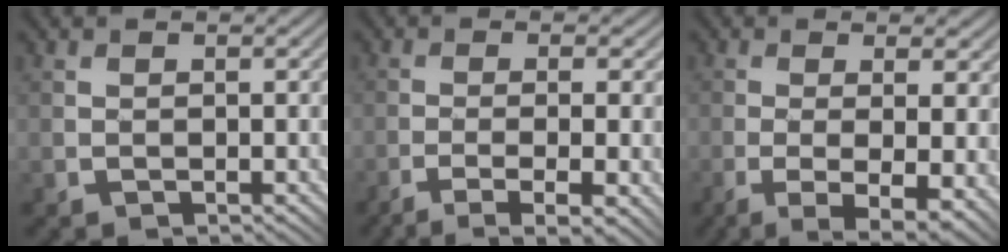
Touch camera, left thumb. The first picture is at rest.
{"total": 8.8, "force": [-3.8, 1.4, 7.8], "torque": [-0.108, 0.002, -0.048]}
{"total": 8.6, "force": [-1.8, 1.7, 8.2], "torque": [-0.122, -0.004, -0.012]}